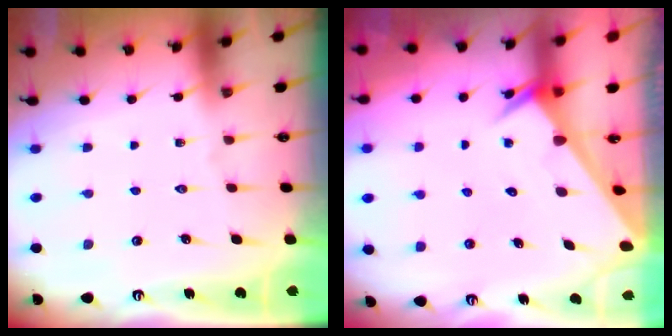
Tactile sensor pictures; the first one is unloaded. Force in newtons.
{"total": 2.3, "press": 2.3, "slide": 0.0}